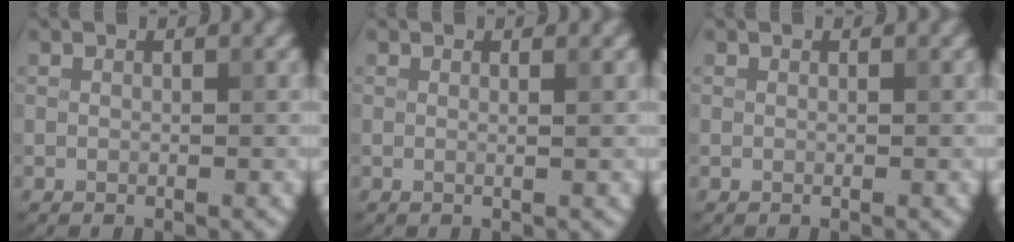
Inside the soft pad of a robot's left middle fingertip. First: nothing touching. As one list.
[{"total": 0.9, "force": [0.2, 0.4, 0.8], "torque": [-0.003, -0.002, -0.005]}, {"total": 0.0}]